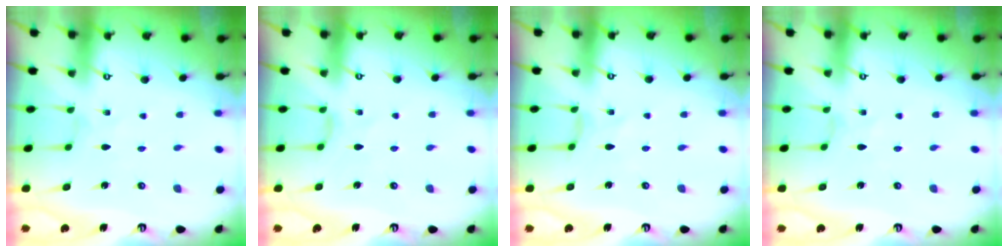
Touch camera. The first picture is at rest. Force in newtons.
{"total": 0.0}
{"total": 0.0}
{"total": 0.0}